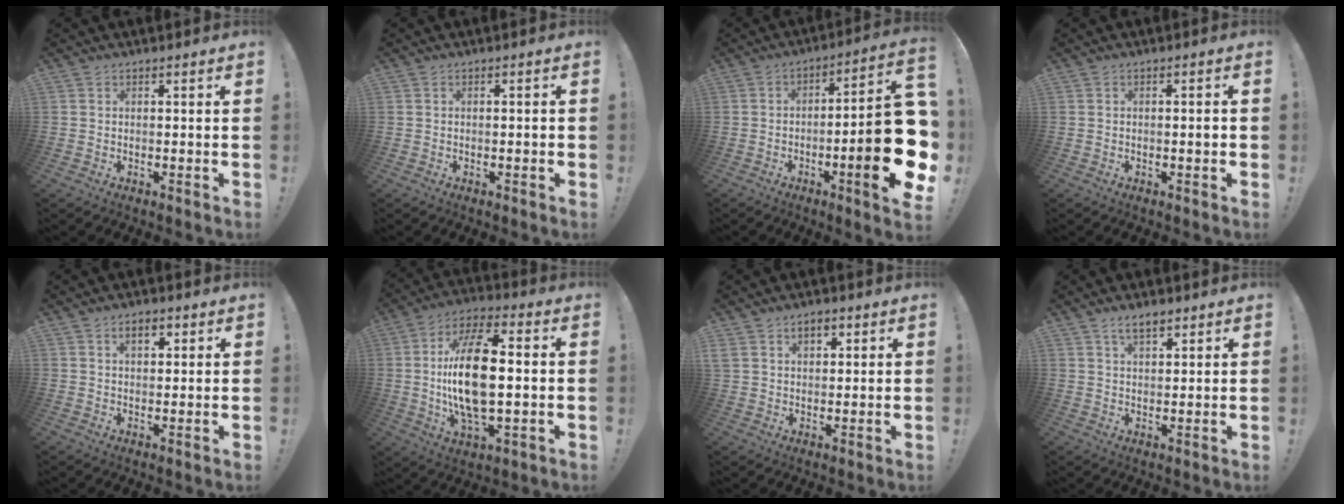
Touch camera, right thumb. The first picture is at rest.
{"total": 1.0, "force": [-0.5, 0.0, 0.9], "torque": [-0.015, 0.001, -0.008]}
{"total": 21.5, "force": [-4.5, 4.4, 20.6], "torque": [-0.290, 0.016, -0.065]}
{"total": 1.9, "force": [-0.4, 0.2, 1.9], "torque": [-0.024, 0.000, -0.009]}
{"total": 3.9, "force": [1.9, 2.2, 2.7], "torque": [-0.036, -0.001, 0.029]}
{"total": 20.2, "force": [0.3, 9.1, 18.0], "torque": [-0.336, -0.001, 0.000]}
{"total": 5.1, "force": [2.5, 3.6, 2.7], "torque": [-0.047, 0.000, 0.047]}
{"total": 4.9, "force": [3.2, 2.3, 2.9], "torque": [-0.047, -0.011, 0.059]}